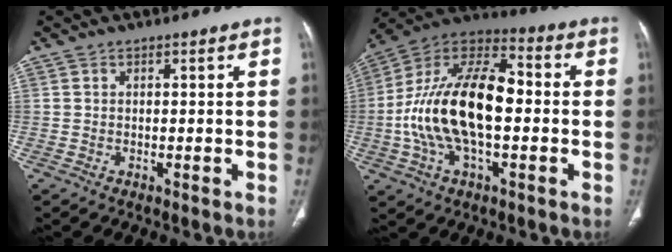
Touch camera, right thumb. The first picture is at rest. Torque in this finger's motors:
{"motor_torque": [1.69, 1.64, 1.96, -0.81, 0.27]}